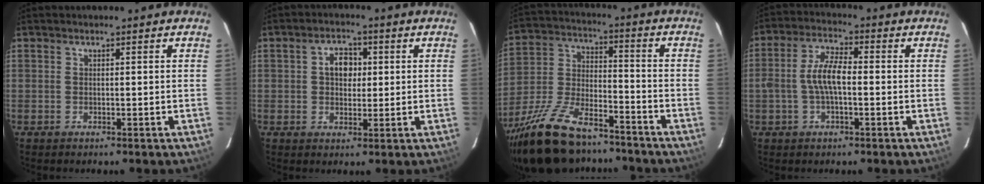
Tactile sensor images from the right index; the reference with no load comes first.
{"total": 4.8, "force": [0.9, 3.6, 3.1], "torque": [-0.049, 0.016, 0.015]}
{"total": 22.6, "force": [-17.5, 8.4, 11.5], "torque": [-0.239, -0.011, -0.294]}
{"total": 6.7, "force": [-0.9, 2.5, 6.1], "torque": [-0.124, 0.013, -0.019]}